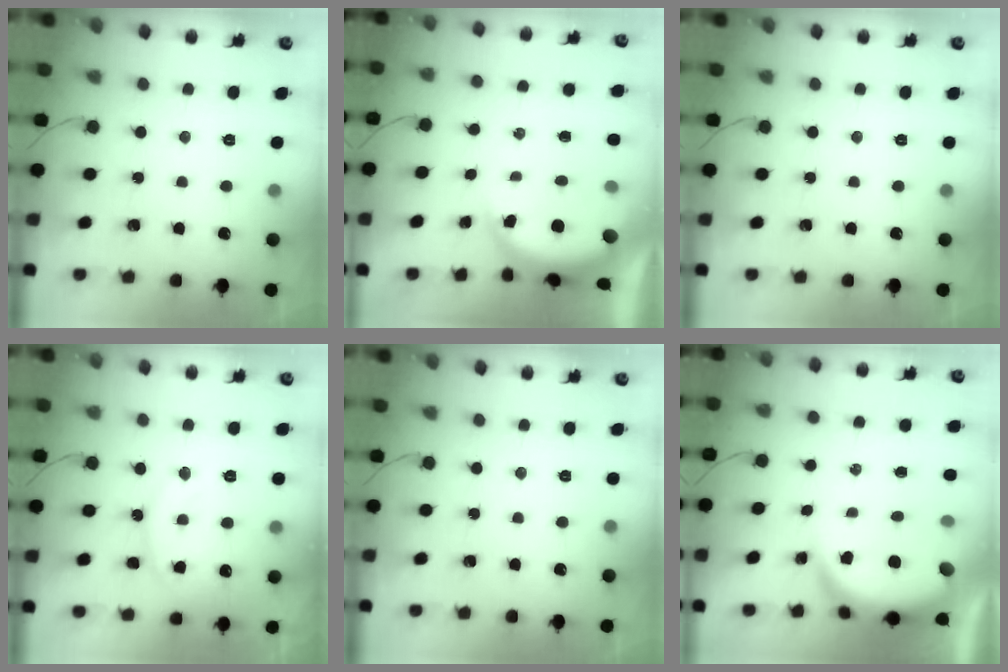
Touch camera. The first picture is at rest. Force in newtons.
{"total": 4.6, "press": 4.4, "slide": 1.1}
{"total": 0.0}
{"total": 11.7, "press": 11.7, "slide": 0.7}
{"total": 0.0}
{"total": 5.8, "press": 5.7, "slide": 0.7}